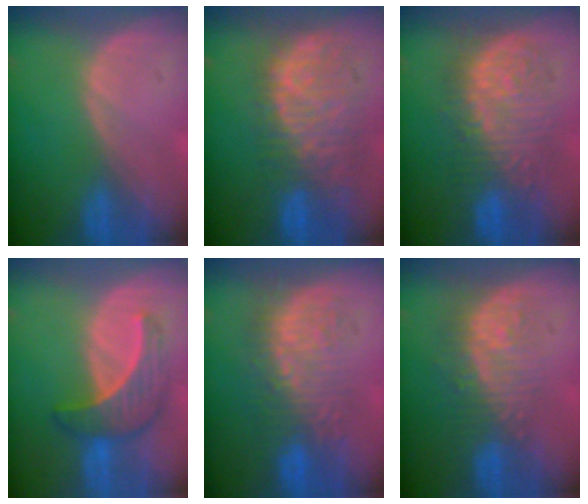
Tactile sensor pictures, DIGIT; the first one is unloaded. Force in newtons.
{"total": 11.0, "press": 9.6, "slide": 5.4}
{"total": 10.1, "press": 10.1, "slide": 0.5}
{"total": 6.6, "press": 6.5, "slide": 0.9}
{"total": 8.7, "press": 8.6, "slide": 1.2}
{"total": 9.0, "press": 8.1, "slide": 3.9}